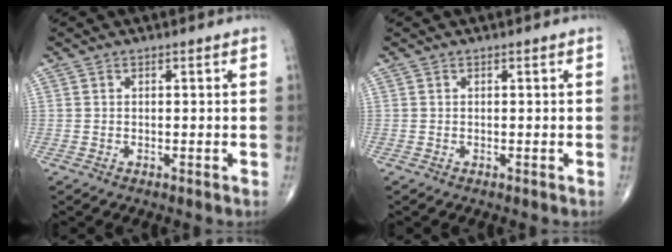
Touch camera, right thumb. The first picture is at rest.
{"total": 0.0}